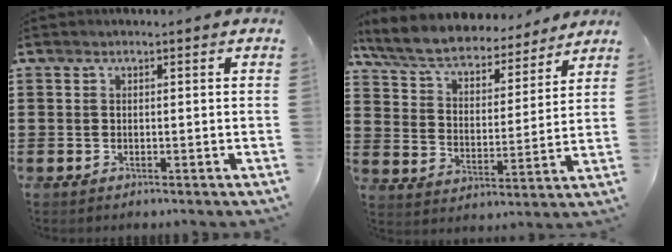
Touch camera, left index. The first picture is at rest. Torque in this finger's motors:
{"motor_torque": [1.68, -0.46, 0.52, 0.12]}